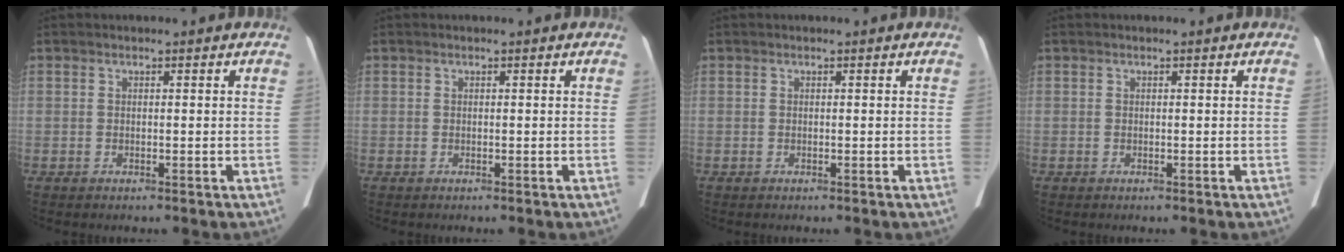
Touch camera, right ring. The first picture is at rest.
{"total": 0.0}
{"total": 0.0}
{"total": 0.0}